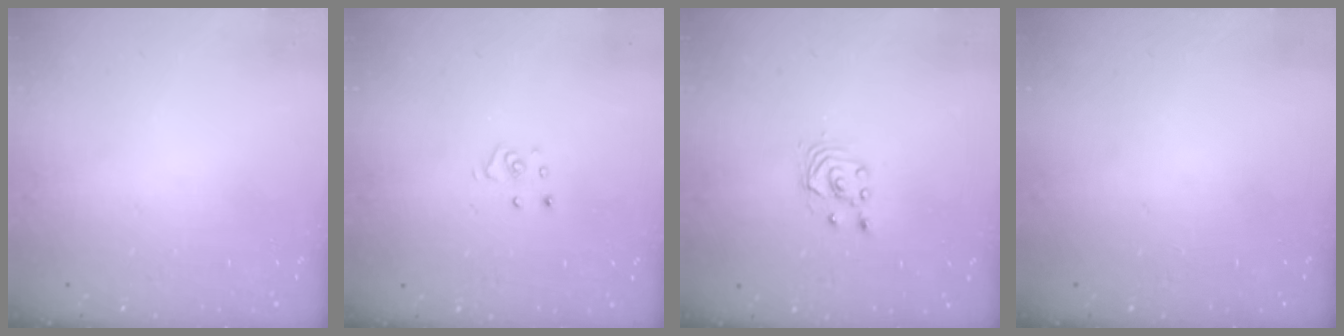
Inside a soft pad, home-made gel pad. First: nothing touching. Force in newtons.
{"total": 3.6, "press": 3.6, "slide": 0.2}
{"total": 2.5, "press": 2.5, "slide": 0.2}
{"total": 0.0}